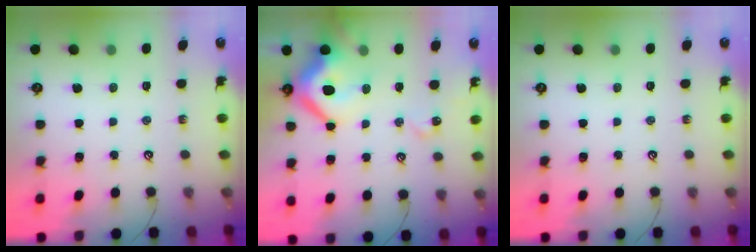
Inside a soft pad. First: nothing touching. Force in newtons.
{"total": 15.0, "press": 14.9, "slide": 1.6}
{"total": 0.0}